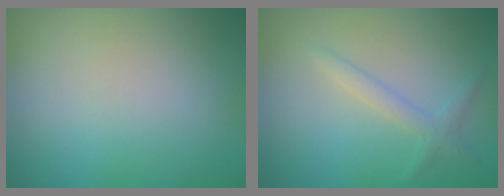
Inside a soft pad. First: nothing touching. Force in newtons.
{"total": 1.7, "press": 1.6, "slide": 0.2}